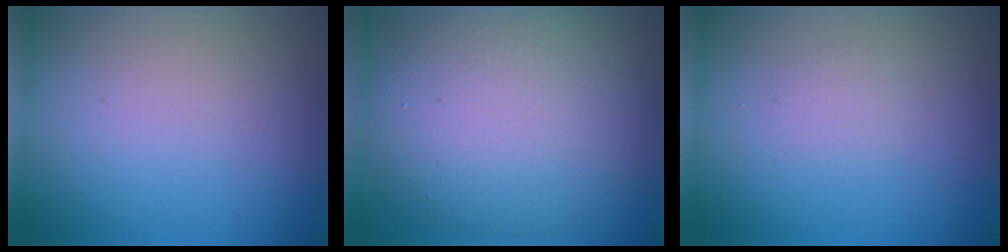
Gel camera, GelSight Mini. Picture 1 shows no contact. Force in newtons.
{"total": 10.7, "press": 10.7, "slide": 0.4}
{"total": 0.7, "press": 0.7, "slide": 0.0}